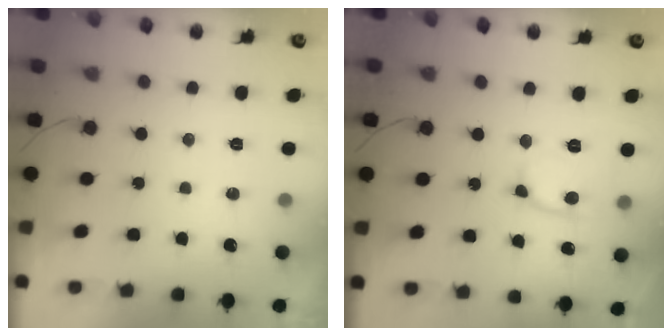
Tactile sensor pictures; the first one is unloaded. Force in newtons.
{"total": 10.4, "press": 10.3, "slide": 1.3}